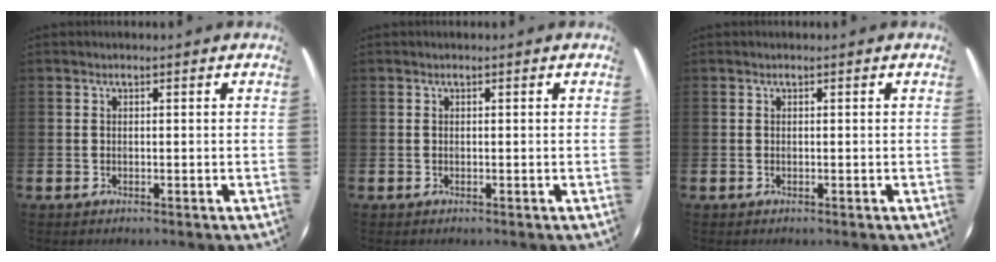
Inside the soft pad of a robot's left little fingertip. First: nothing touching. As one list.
[{"total": 0.0}, {"total": 0.0}]